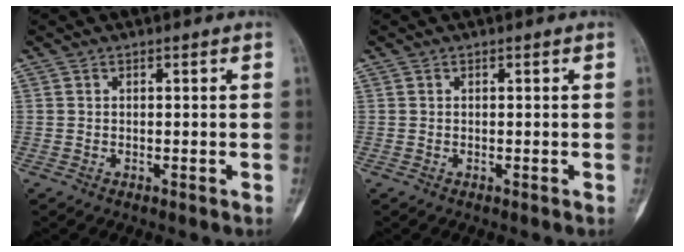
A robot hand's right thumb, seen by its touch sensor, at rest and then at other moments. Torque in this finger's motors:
{"motor_torque": [0.00, 0.00, 0.00, 0.00, 0.00]}